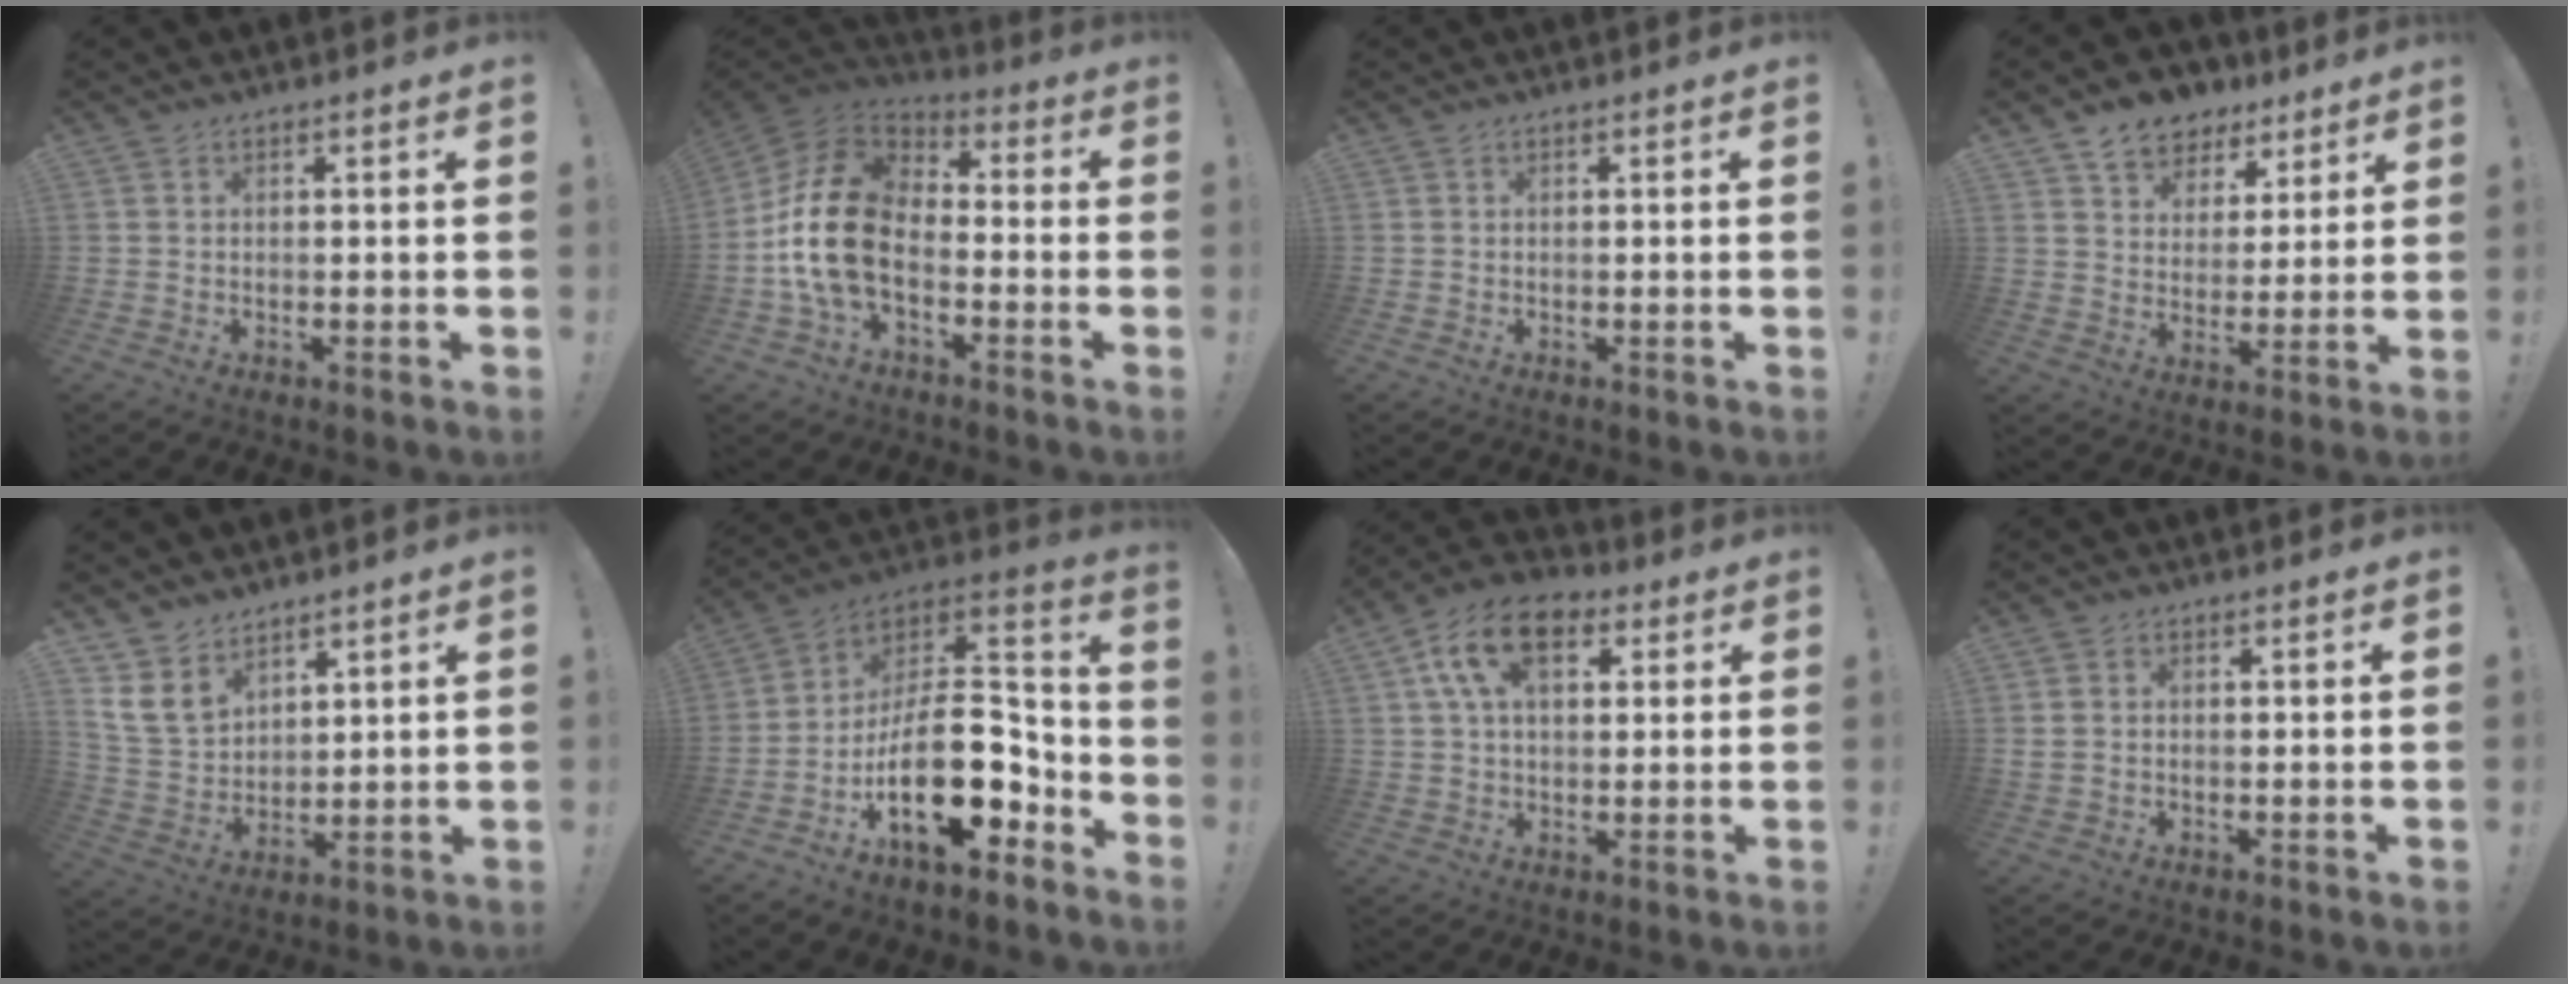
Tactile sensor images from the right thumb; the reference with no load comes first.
{"total": 17.3, "force": [-2.8, 11.1, 12.9], "torque": [-0.251, 0.029, -0.043]}
{"total": 0.0}
{"total": 9.4, "force": [7.0, 6.1, 1.8], "torque": [-0.032, -0.050, 0.136]}
{"total": 10.7, "force": [6.8, 7.2, 3.8], "torque": [-0.082, -0.037, 0.143]}
{"total": 23.1, "force": [-7.2, 11.7, 18.5], "torque": [-0.331, 0.037, -0.110]}
{"total": 14.0, "force": [5.4, 8.3, 9.9], "torque": [-0.178, 0.003, 0.099]}
{"total": 1.2, "force": [0.7, 0.9, 0.1], "torque": [0.007, 0.002, 0.013]}